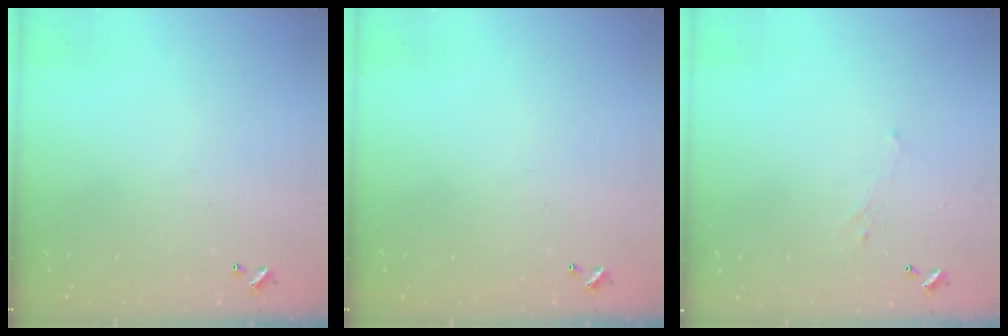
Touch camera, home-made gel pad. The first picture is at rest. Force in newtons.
{"total": 0.0}
{"total": 0.8, "press": 0.6, "slide": 0.6}